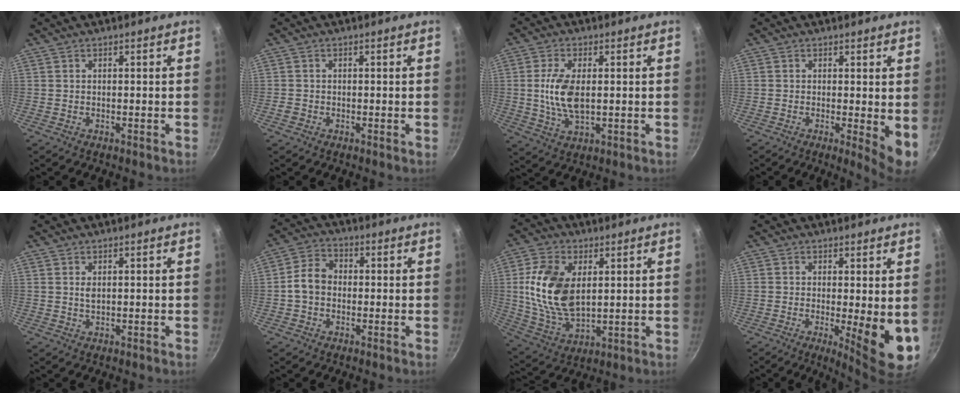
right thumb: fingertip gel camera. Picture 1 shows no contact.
{"total": 1.2, "force": [-0.5, 1.0, 0.4], "torque": [-0.006, 0.002, -0.008]}
{"total": 8.7, "force": [0.5, 4.4, 7.5], "torque": [-0.148, -0.004, 0.010]}
{"total": 5.3, "force": [-0.1, 1.4, 5.1], "torque": [-0.066, -0.012, -0.001]}
{"total": 1.3, "force": [0.4, 0.7, 1.0], "torque": [-0.019, 0.001, 0.009]}
{"total": 6.4, "force": [-0.5, 5.1, 3.9], "torque": [-0.050, 0.022, -0.024]}
{"total": 15.9, "force": [2.8, 9.5, 12.4], "torque": [-0.227, -0.013, 0.063]}
{"total": 9.3, "force": [-0.8, 2.2, 9.0], "torque": [-0.113, -0.020, -0.004]}